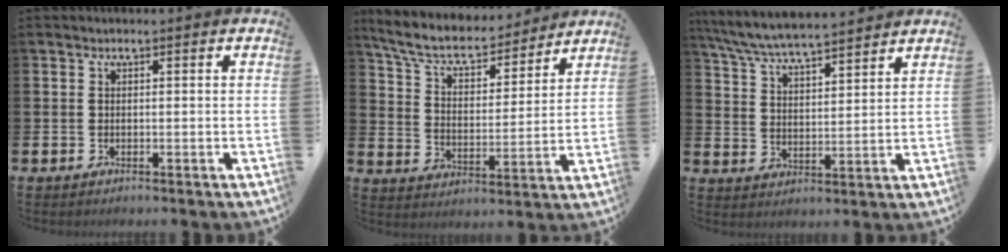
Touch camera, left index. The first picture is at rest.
{"total": 7.9, "force": [7.1, 2.3, 2.5], "torque": [-0.075, -0.055, 0.120]}
{"total": 6.6, "force": [6.4, 0.3, 1.5], "torque": [-0.057, -0.040, 0.113]}